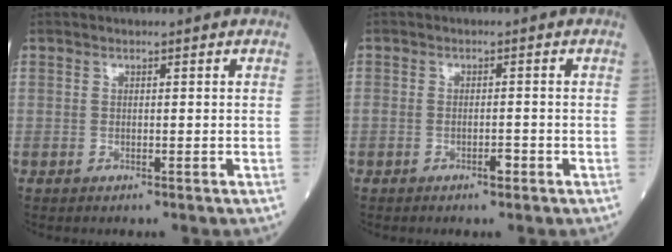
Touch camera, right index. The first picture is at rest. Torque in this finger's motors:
{"motor_torque": [0.51, -0.27, 0.22, 0.08]}